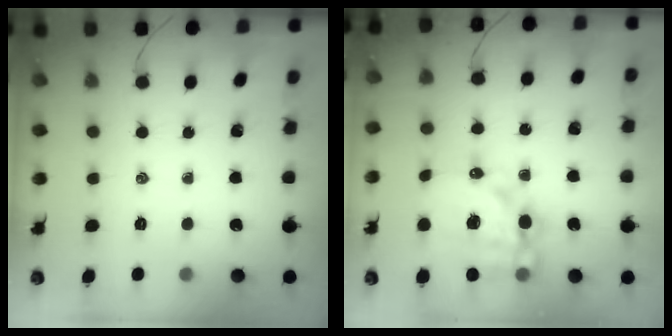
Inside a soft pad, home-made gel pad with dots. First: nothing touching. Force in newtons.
{"total": 17.8, "press": 17.4, "slide": 3.8}